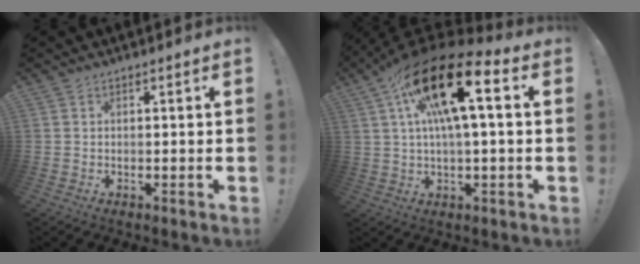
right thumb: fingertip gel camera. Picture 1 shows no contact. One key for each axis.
{"total": 21.6, "fx": 5.8, "fy": 7.7, "fz": 19.4, "tx": -0.331, "ty": -0.011, "tz": 0.096}